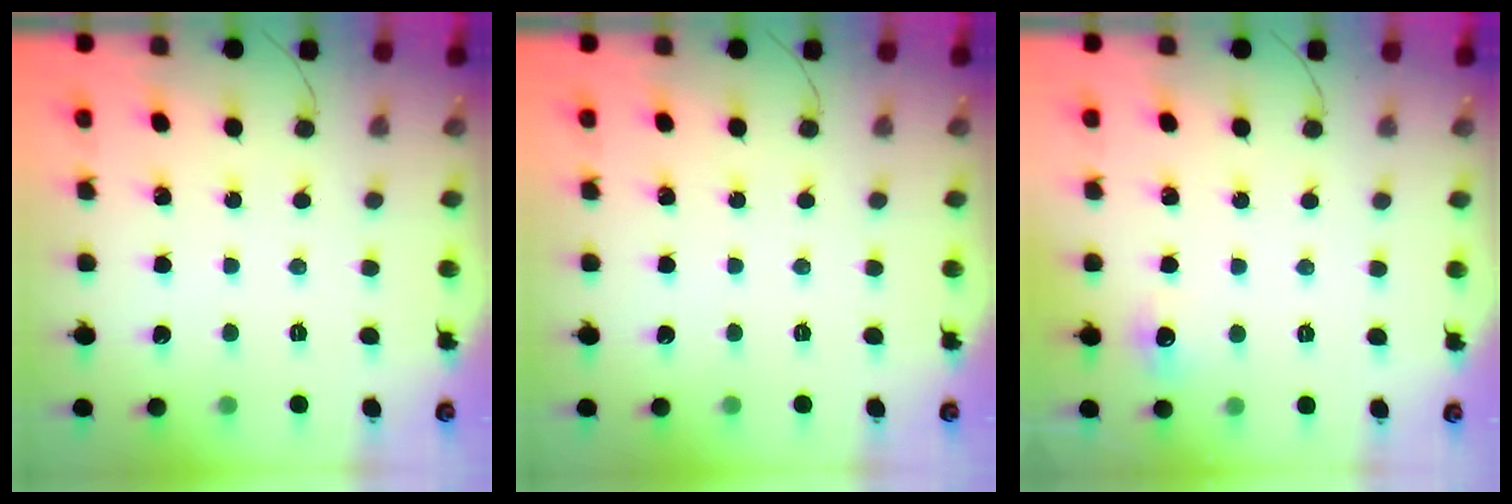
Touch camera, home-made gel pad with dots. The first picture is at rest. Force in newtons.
{"total": 0.0}
{"total": 4.8, "press": 4.7, "slide": 1.2}